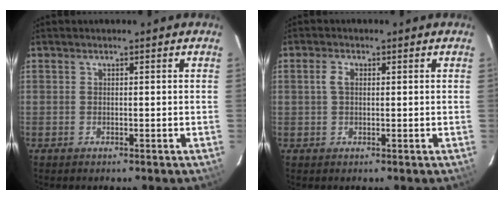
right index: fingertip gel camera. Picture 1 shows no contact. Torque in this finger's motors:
{"motor_torque": [0.17, 0.03, 0.06, 0.03]}